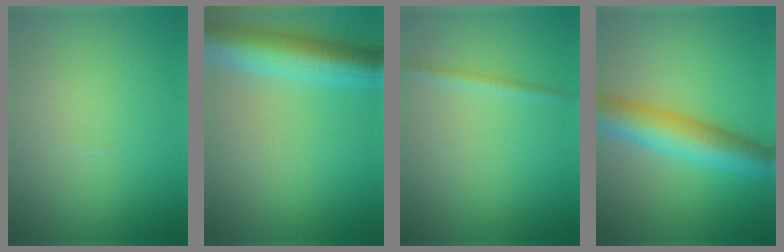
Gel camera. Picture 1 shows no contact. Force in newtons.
{"total": 8.0, "press": 8.0, "slide": 0.4}
{"total": 0.9, "press": 0.9, "slide": 0.0}
{"total": 7.4, "press": 7.4, "slide": 0.0}